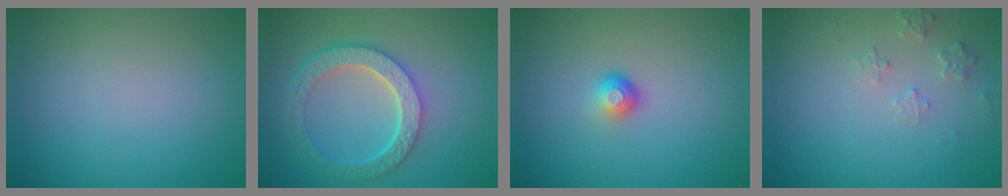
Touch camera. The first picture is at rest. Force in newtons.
{"total": 6.0, "press": 4.5, "slide": 3.9}
{"total": 1.8, "press": 1.2, "slide": 1.4}
{"total": 1.6, "press": 1.6, "slide": 0.4}